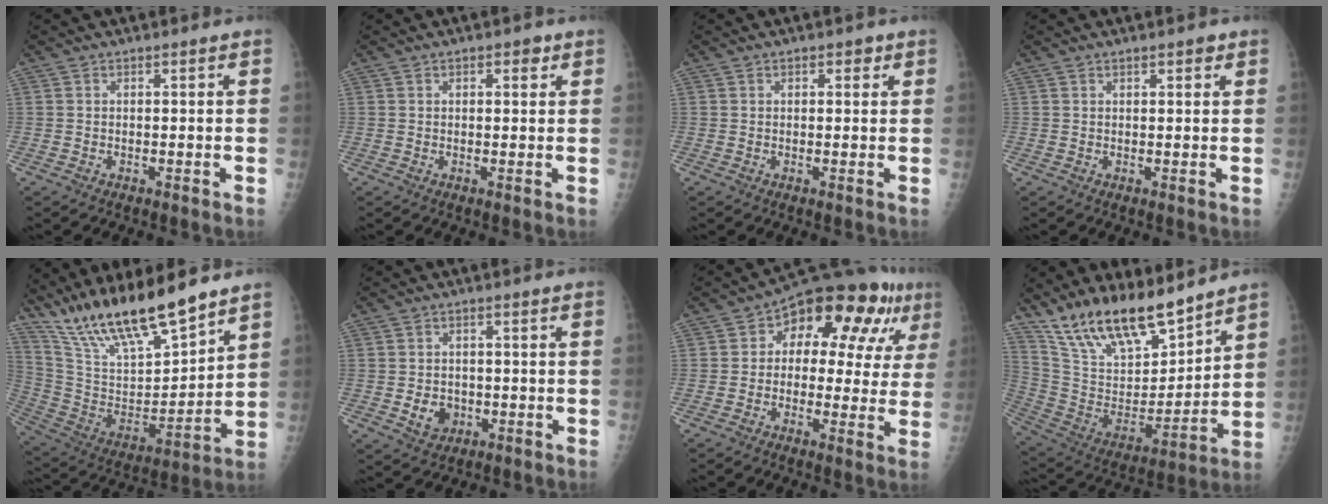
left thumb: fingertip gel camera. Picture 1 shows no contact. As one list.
[{"total": 2.1, "force": [1.1, 1.1, 1.4], "torque": [-0.008, -0.001, 0.013]}, {"total": 1.7, "force": [0.9, 1.1, 1.0], "torque": [0.000, -0.001, 0.009]}, {"total": 1.7, "force": [1.1, 0.7, 1.1], "torque": [-0.007, -0.003, 0.013]}, {"total": 21.3, "force": [17.0, 4.6, 11.9], "torque": [-0.193, -0.073, 0.321]}, {"total": 4.6, "force": [-1.0, 3.8, 2.3], "torque": [-0.022, 0.004, -0.008]}, {"total": 17.9, "force": [6.6, 9.6, 13.6], "torque": [-0.132, 0.018, 0.080]}, {"total": 20.0, "force": [15.9, 6.8, 10.1], "torque": [-0.148, -0.082, 0.297]}]